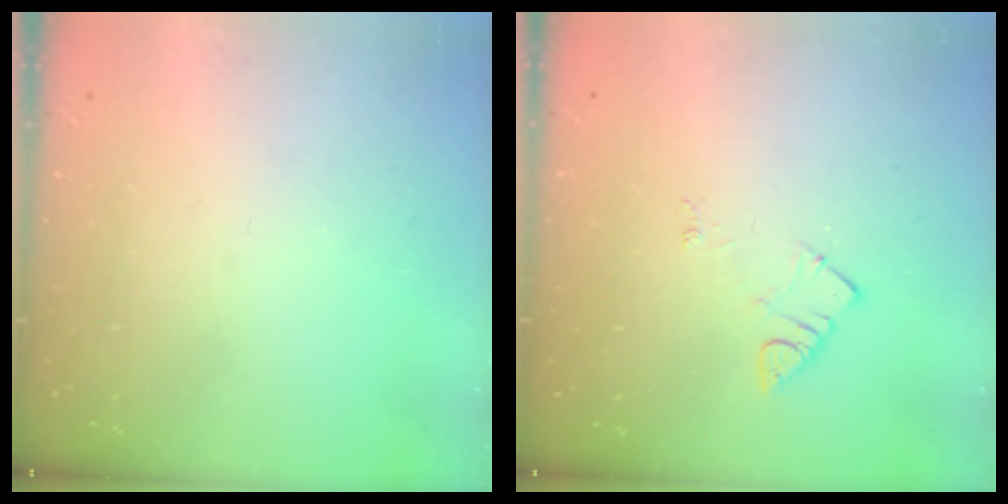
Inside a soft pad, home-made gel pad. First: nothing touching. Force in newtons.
{"total": 3.8, "press": 3.8, "slide": 0.5}